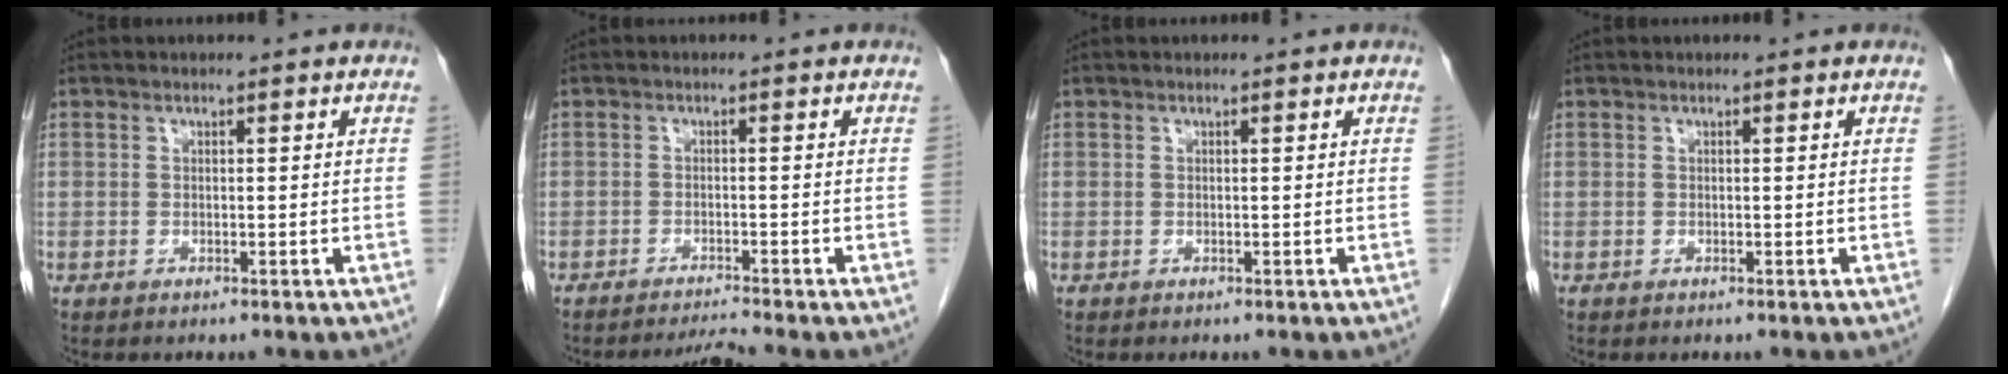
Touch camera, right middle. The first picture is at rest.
{"total": 2.8, "force": [-2.4, -1.5, -0.1], "torque": [-0.004, -0.012, -0.040]}
{"total": 0.0}
{"total": 0.0}